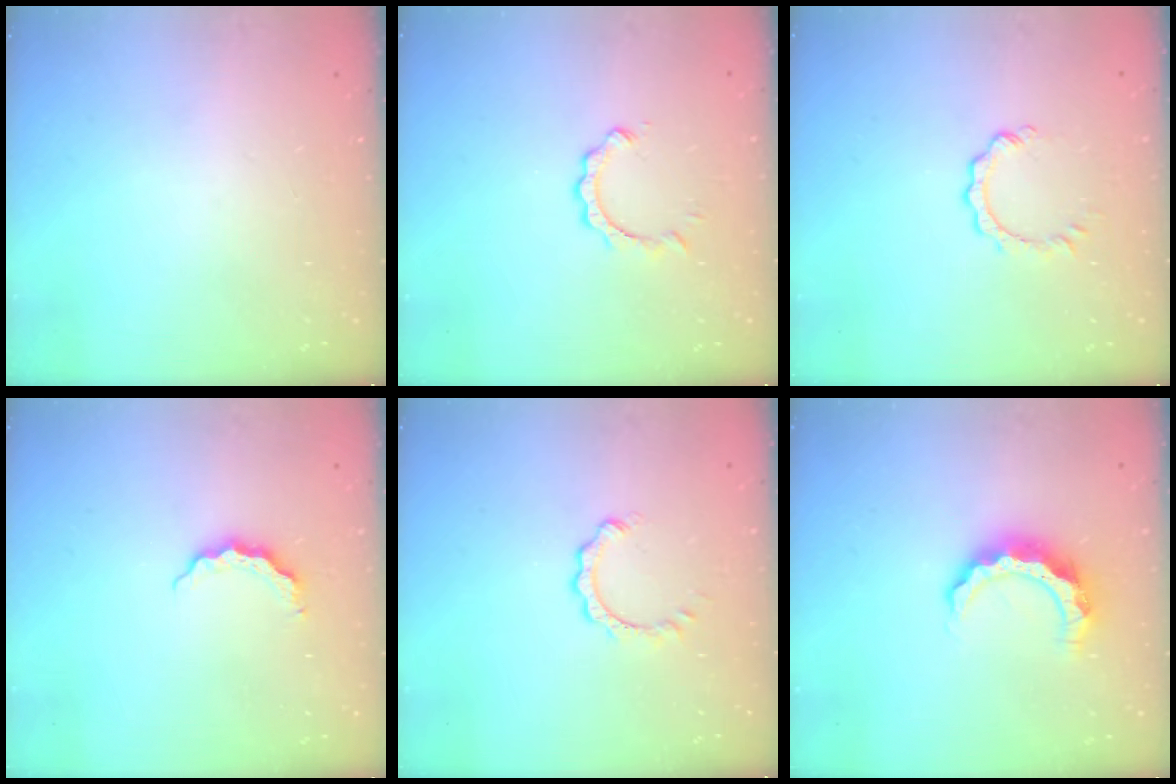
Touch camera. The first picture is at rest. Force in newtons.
{"total": 2.3, "press": 2.3, "slide": 0.2}
{"total": 4.1, "press": 4.1, "slide": 0.5}
{"total": 5.1, "press": 5.1, "slide": 0.4}
{"total": 1.9, "press": 1.9, "slide": 0.2}
{"total": 8.6, "press": 8.6, "slide": 0.1}